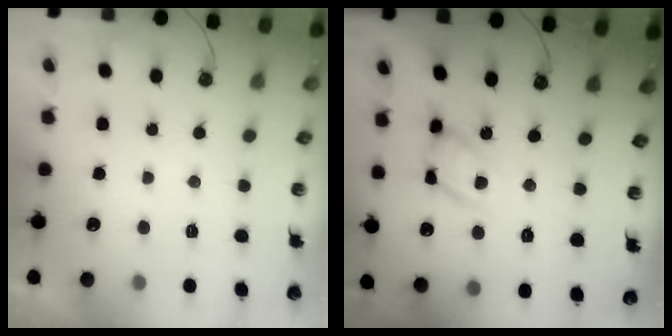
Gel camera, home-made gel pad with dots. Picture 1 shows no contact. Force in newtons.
{"total": 14.0, "press": 14.0, "slide": 0.7}